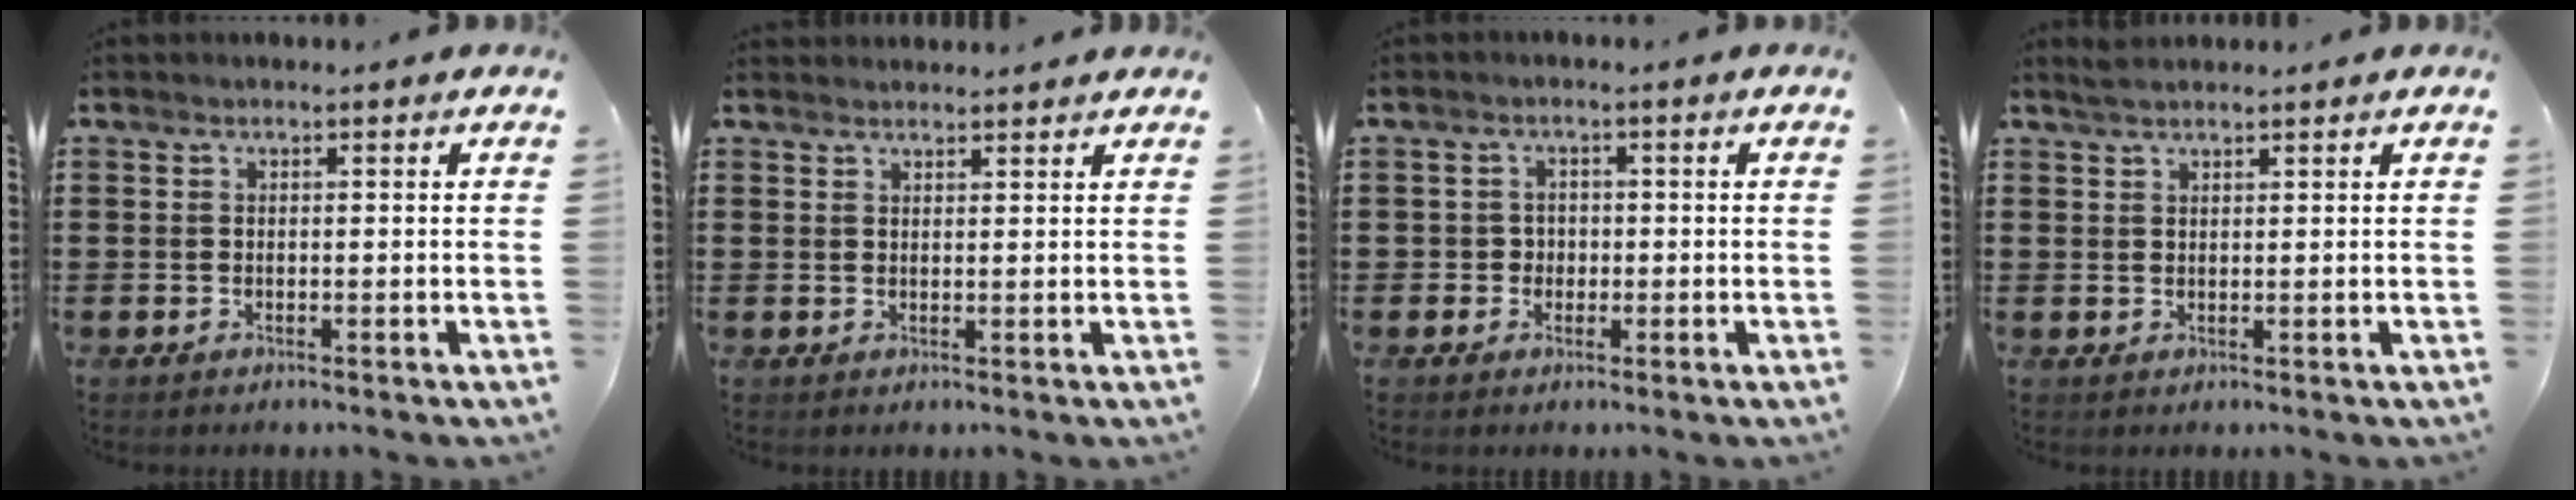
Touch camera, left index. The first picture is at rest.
{"total": 1.6, "force": [1.6, 0.1, 0.0], "torque": [-0.004, 0.001, 0.031]}
{"total": 1.9, "force": [-0.4, 1.8, 0.2], "torque": [-0.012, 0.005, -0.011]}
{"total": 1.6, "force": [1.5, 0.2, 0.6], "torque": [-0.013, 0.001, 0.030]}